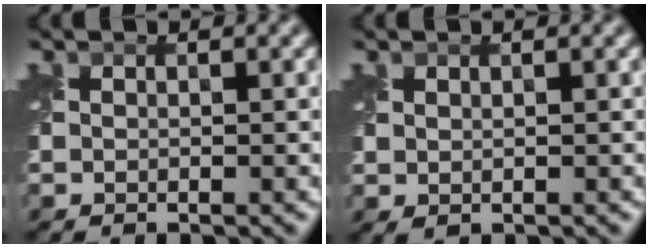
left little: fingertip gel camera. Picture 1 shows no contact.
{"total": 0.8, "force": [0.5, 0.3, 0.5], "torque": [-0.015, -0.001, 0.015]}